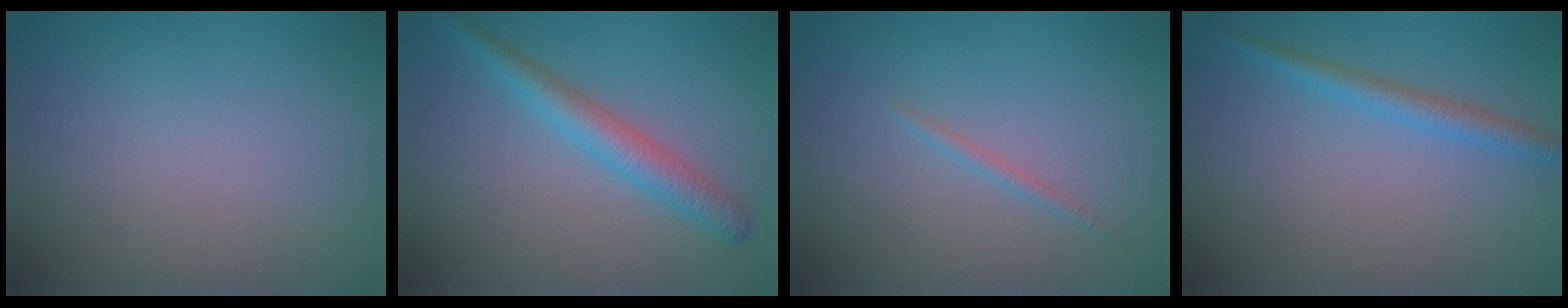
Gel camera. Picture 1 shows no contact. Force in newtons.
{"total": 3.1, "press": 3.1, "slide": 0.1}
{"total": 0.8, "press": 0.8, "slide": 0.0}
{"total": 2.1, "press": 2.1, "slide": 0.1}